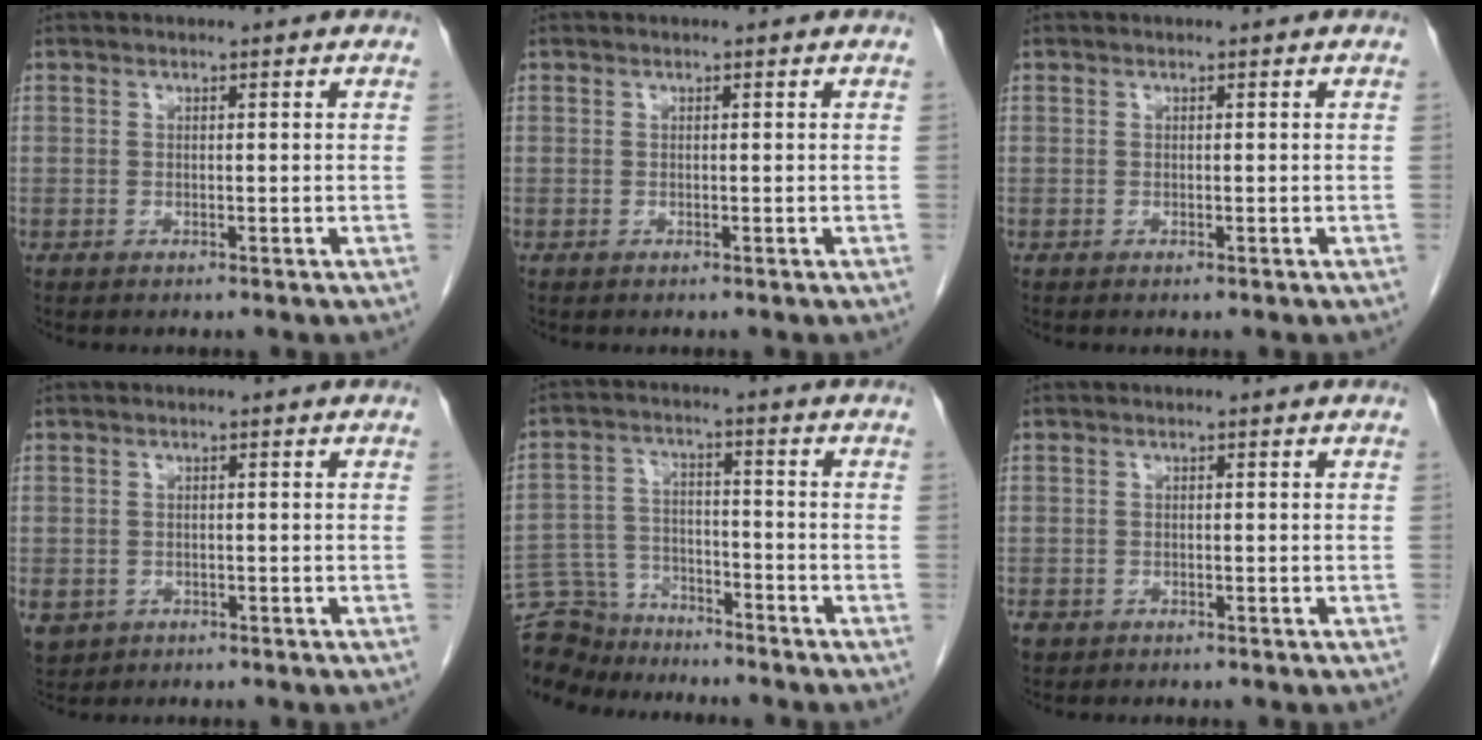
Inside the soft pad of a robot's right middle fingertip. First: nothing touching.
{"total": 0.0}
{"total": 0.0}
{"total": 4.9, "force": [-2.1, 4.2, 1.3], "torque": [-0.032, -0.001, -0.028]}
{"total": 11.7, "force": [-10.9, 4.0, 1.0], "torque": [-0.030, 0.027, -0.190]}
{"total": 1.4, "force": [-0.8, 1.0, 0.3], "torque": [-0.011, 0.002, -0.011]}